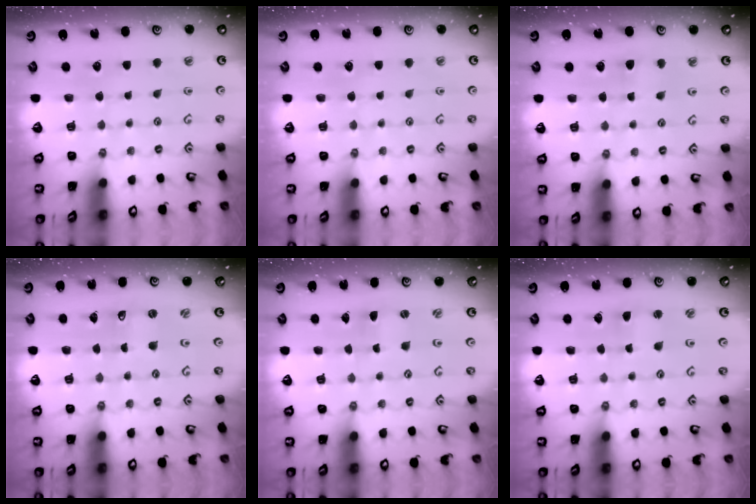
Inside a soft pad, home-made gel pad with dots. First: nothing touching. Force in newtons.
{"total": 0.0}
{"total": 5.4, "press": 5.2, "slide": 1.1}
{"total": 0.0}
{"total": 1.5, "press": 1.4, "slide": 0.2}
{"total": 2.7, "press": 2.7, "slide": 0.2}